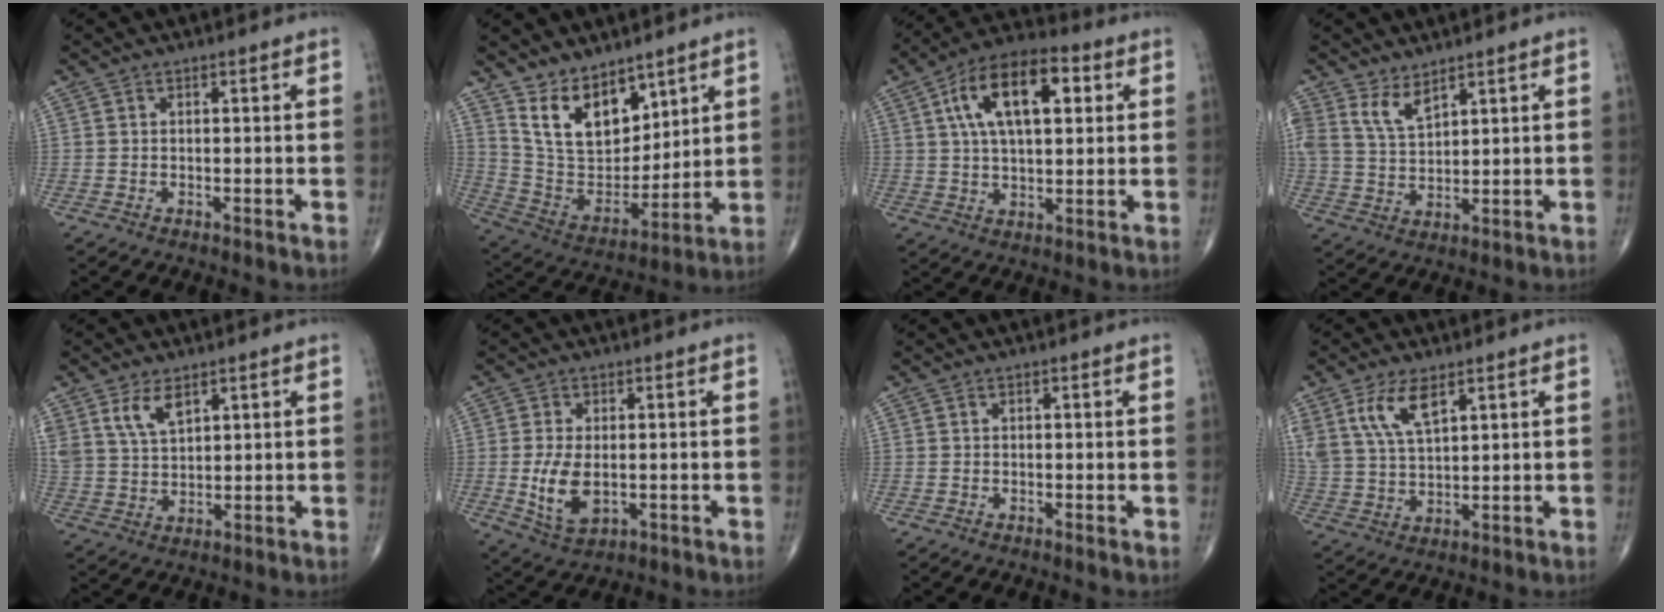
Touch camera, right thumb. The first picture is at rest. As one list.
[{"total": 14.2, "force": [9.3, 7.7, 7.5], "torque": [-0.095, -0.061, 0.198]}, {"total": 16.3, "force": [4.9, 7.9, 13.4], "torque": [-0.216, 0.012, 0.077]}, {"total": 5.4, "force": [3.9, 2.2, 3.0], "torque": [-0.050, -0.028, 0.083]}, {"total": 6.7, "force": [3.9, 3.5, 4.2], "torque": [-0.074, -0.018, 0.083]}, {"total": 7.8, "force": [-0.8, 4.4, 6.4], "torque": [-0.123, -0.012, -0.005]}, {"total": 0.0}, {"total": 8.9, "force": [4.8, 3.7, 6.5], "torque": [-0.128, -0.015, 0.104]}]